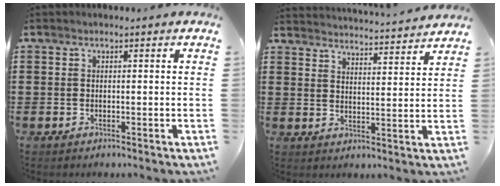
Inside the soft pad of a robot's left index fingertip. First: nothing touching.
{"total": 3.6, "force": [3.6, -0.6, -0.5], "torque": [-0.009, -0.031, 0.059]}